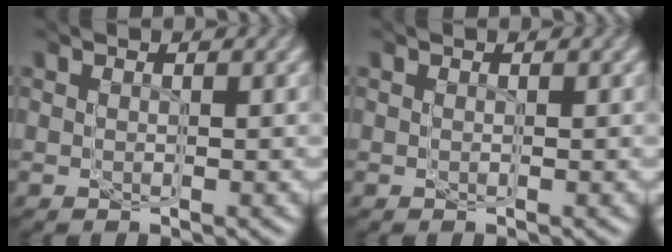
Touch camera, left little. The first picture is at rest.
{"total": 0.0}